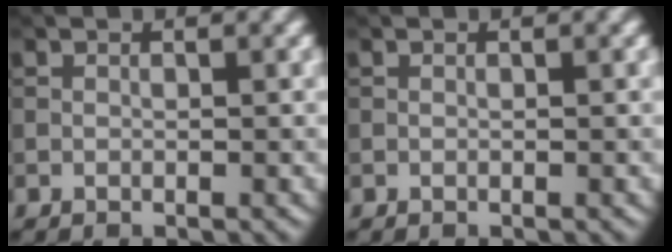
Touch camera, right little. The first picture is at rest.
{"total": 0.0}